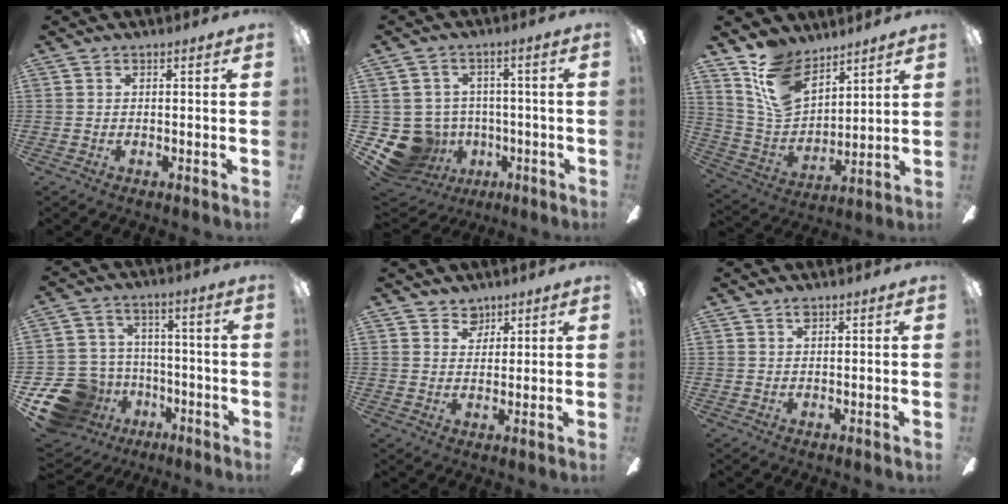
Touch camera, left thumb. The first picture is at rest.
{"total": 12.9, "force": [-4.5, 11.0, 4.9], "torque": [-0.134, 0.024, -0.067]}
{"total": 14.1, "force": [9.9, 8.1, 6.1], "torque": [-0.138, -0.043, 0.196]}
{"total": 15.5, "force": [-7.4, 12.2, 6.1], "torque": [-0.151, 0.048, -0.112]}
{"total": 4.5, "force": [3.4, 2.9, 0.4], "torque": [0.002, -0.015, 0.059]}
{"total": 1.4, "force": [1.0, 0.6, 0.7], "torque": [-0.009, -0.001, 0.016]}